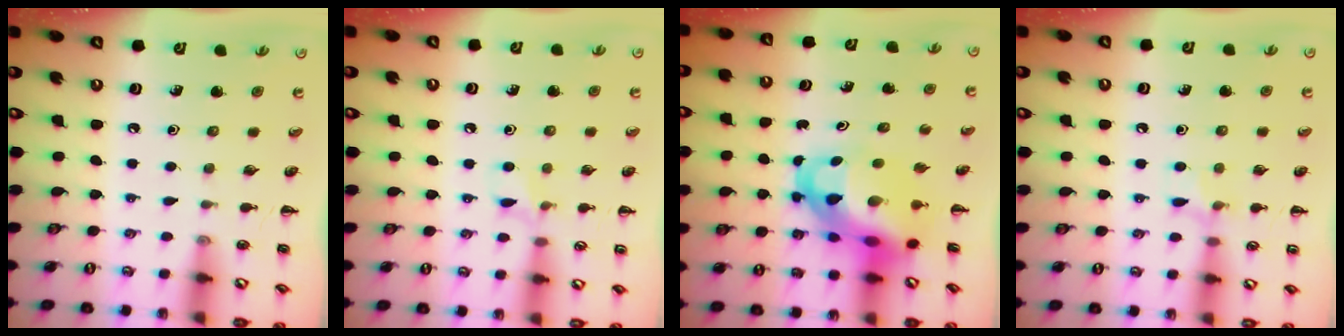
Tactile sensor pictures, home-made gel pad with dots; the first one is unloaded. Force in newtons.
{"total": 4.8, "press": 4.5, "slide": 1.7}
{"total": 12.4, "press": 11.9, "slide": 3.2}
{"total": 5.7, "press": 5.4, "slide": 1.8}